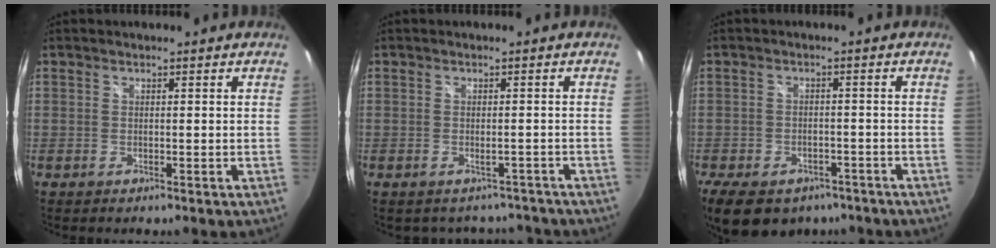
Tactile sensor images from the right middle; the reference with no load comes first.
{"total": 4.8, "force": [-4.1, 2.3, 0.5], "torque": [0.001, 0.011, -0.043]}
{"total": 14.3, "force": [-9.5, 8.2, 6.9], "torque": [-0.158, -0.015, -0.138]}